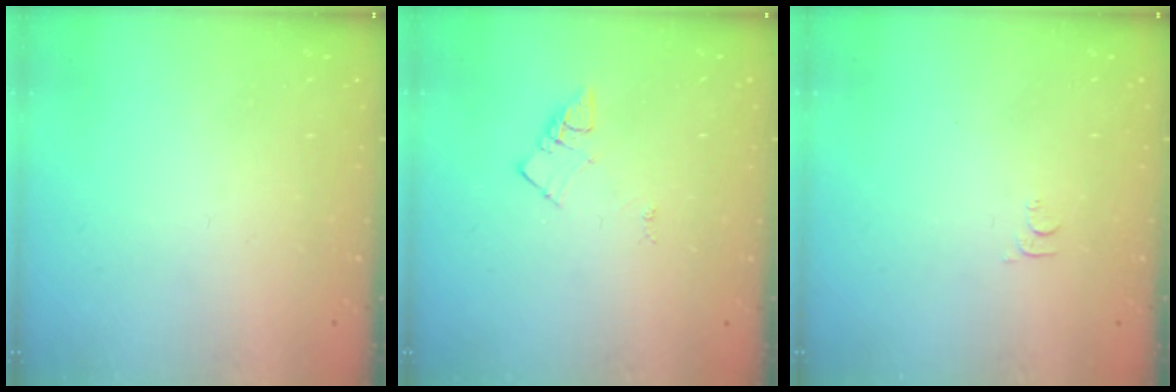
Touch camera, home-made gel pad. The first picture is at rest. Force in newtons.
{"total": 4.5, "press": 4.5, "slide": 0.5}
{"total": 4.6, "press": 4.6, "slide": 0.6}